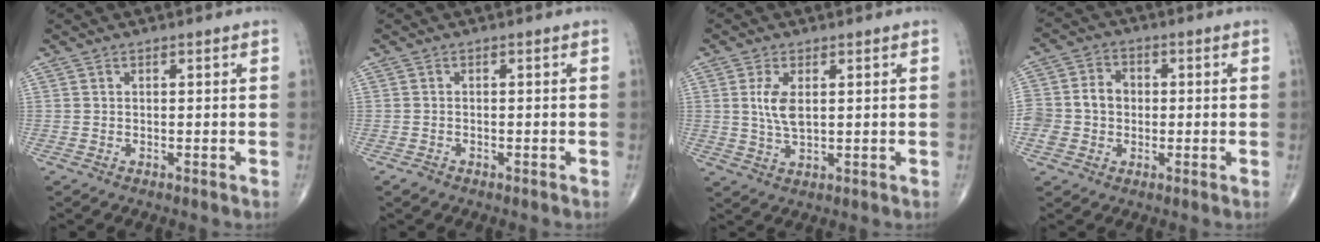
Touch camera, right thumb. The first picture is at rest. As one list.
[{"total": 1.1, "force": [-0.8, 0.7, 0.4], "torque": [-0.009, 0.001, -0.015]}, {"total": 5.1, "force": [1.1, 2.4, 4.4], "torque": [-0.092, -0.007, 0.024]}, {"total": 8.9, "force": [-0.7, 7.6, 4.5], "torque": [-0.073, 0.029, -0.015]}]